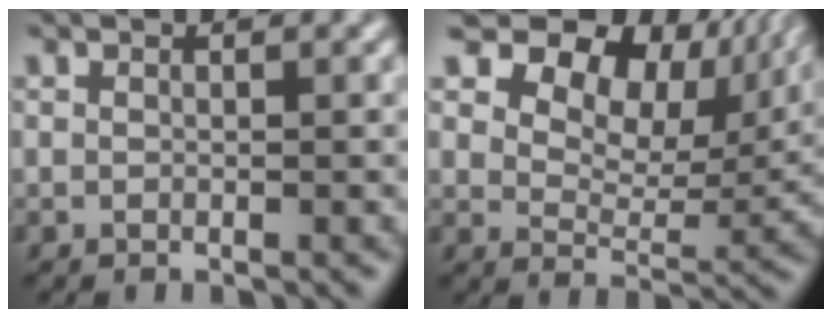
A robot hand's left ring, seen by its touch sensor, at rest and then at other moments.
{"total": 12.2, "force": [7.1, 7.1, 6.9], "torque": [-0.124, 0.045, 0.107]}